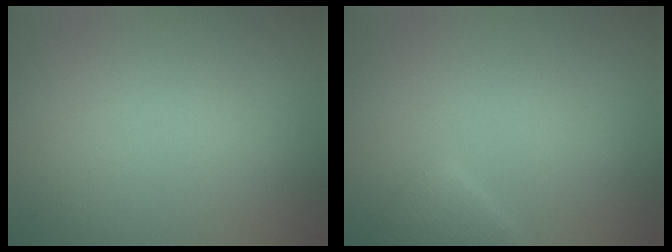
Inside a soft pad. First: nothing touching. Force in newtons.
{"total": 1.8, "press": 1.8, "slide": 0.2}